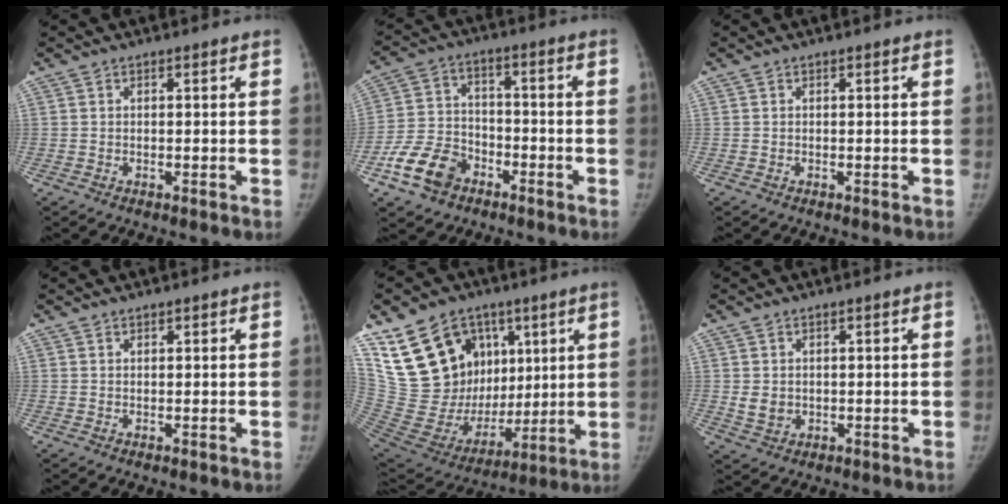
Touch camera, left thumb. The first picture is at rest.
{"total": 10.6, "force": [-6.0, 7.3, 4.7], "torque": [-0.079, 0.033, -0.115]}
{"total": 0.0}
{"total": 0.6, "force": [0.5, 0.2, 0.2], "torque": [-0.002, -0.003, 0.009]}
{"total": 24.4, "force": [10.7, 17.2, 13.6], "torque": [-0.212, -0.014, 0.211]}
{"total": 3.0, "force": [0.4, 2.5, 1.6], "torque": [-0.020, -0.008, 0.018]}